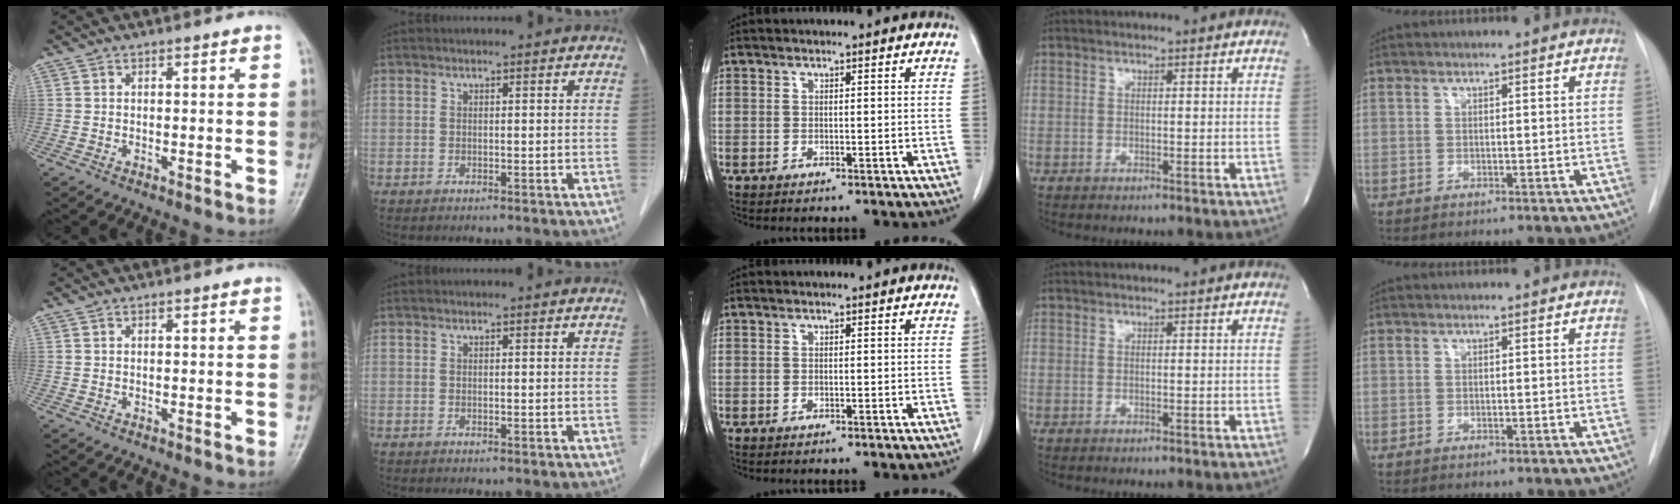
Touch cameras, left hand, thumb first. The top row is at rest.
{}